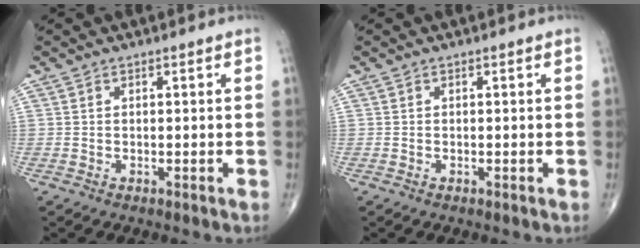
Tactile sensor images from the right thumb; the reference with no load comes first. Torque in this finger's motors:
{"motor_torque": [-0.17, -0.07, 0.27, 0.01, -0.01]}